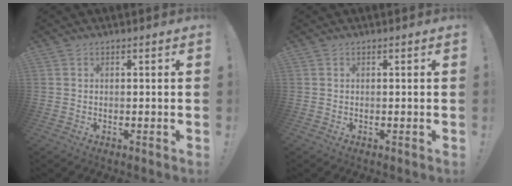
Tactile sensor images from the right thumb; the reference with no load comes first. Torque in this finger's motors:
{"motor_torque": [0.00, 0.00, 0.00, 0.00, 0.00]}